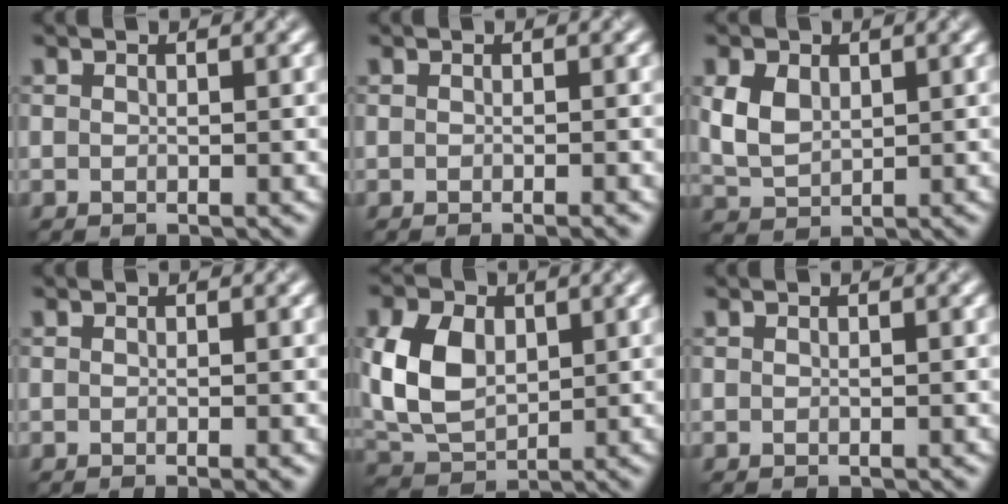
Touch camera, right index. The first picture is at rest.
{"total": 1.6, "force": [-0.5, 0.7, 1.4], "torque": [-0.005, 0.003, -0.013]}
{"total": 2.6, "force": [0.4, 2.0, 1.6], "torque": [-0.050, 0.008, 0.023]}
{"total": 1.4, "force": [-0.3, 0.5, 1.3], "torque": [-0.009, 0.001, -0.007]}
{"total": 6.7, "force": [0.7, 4.8, 4.6], "torque": [-0.124, 0.015, 0.020]}
{"total": 0.0}